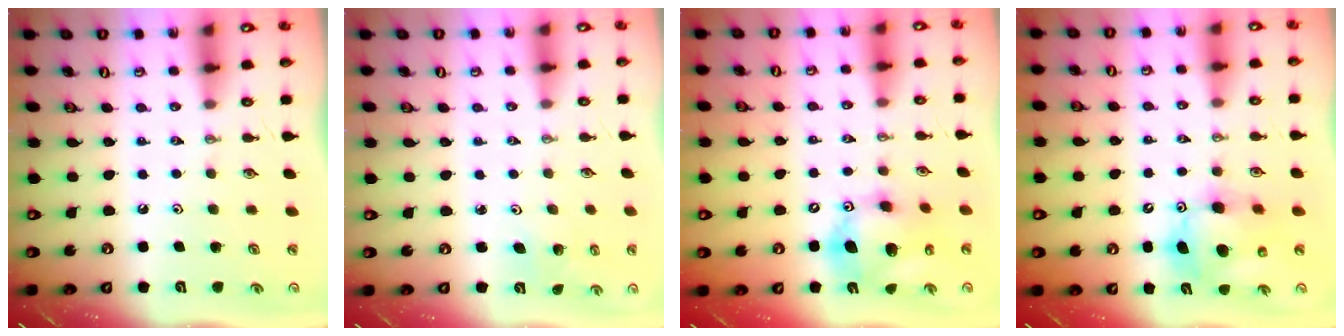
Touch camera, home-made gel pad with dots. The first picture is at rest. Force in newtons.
{"total": 1.4, "press": 1.4, "slide": 0.1}
{"total": 14.0, "press": 13.8, "slide": 2.5}
{"total": 13.0, "press": 12.7, "slide": 2.7}